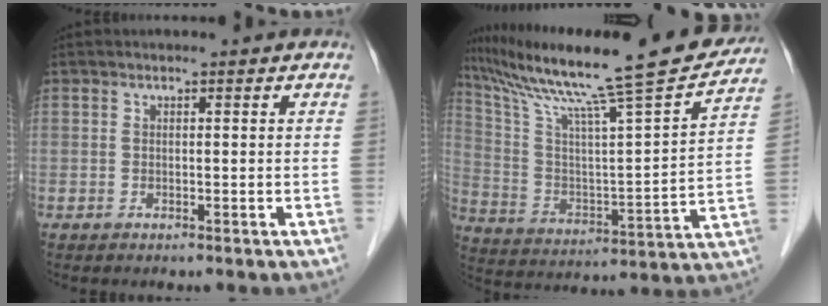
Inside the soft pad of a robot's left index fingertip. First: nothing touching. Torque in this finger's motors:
{"motor_torque": [-0.22, -0.45, 0.13, 0.11]}